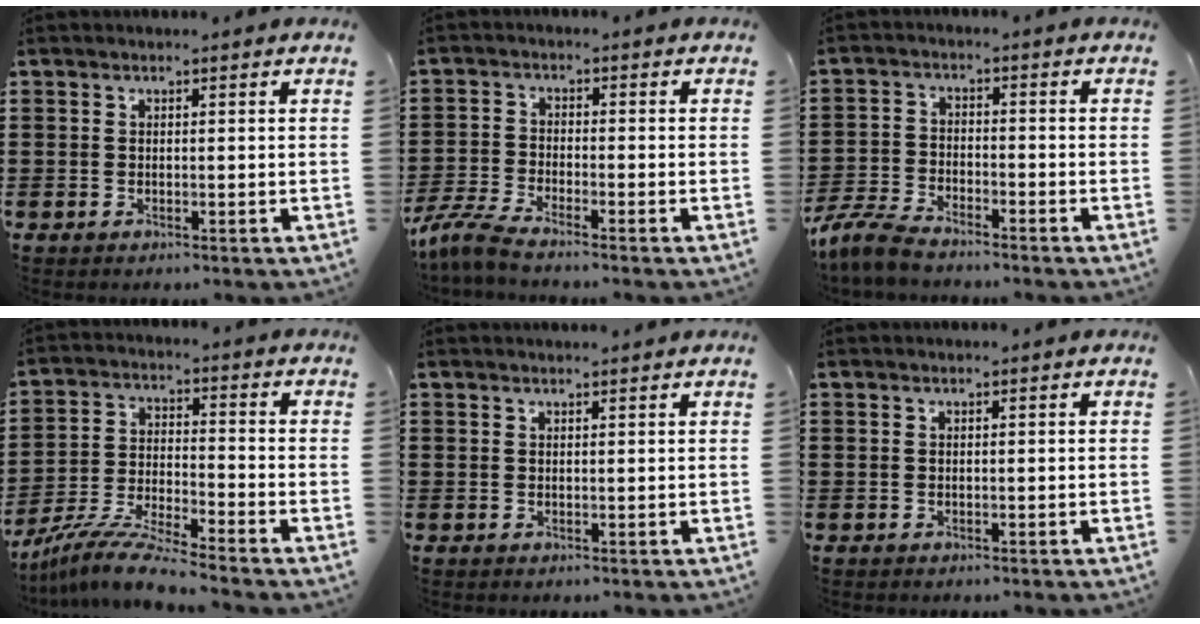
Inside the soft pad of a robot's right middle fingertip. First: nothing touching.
{"total": 4.2, "force": [-3.7, 0.0, 2.0], "torque": [-0.071, -0.020, -0.081]}
{"total": 5.4, "force": [-4.9, 1.0, 2.1], "torque": [-0.069, -0.008, -0.103]}
{"total": 8.4, "force": [-7.8, -0.3, 3.1], "torque": [-0.067, -0.003, -0.153]}
{"total": 0.5, "force": [0.5, -0.1, 0.1], "torque": [0.005, -0.005, 0.008]}
{"total": 0.0}